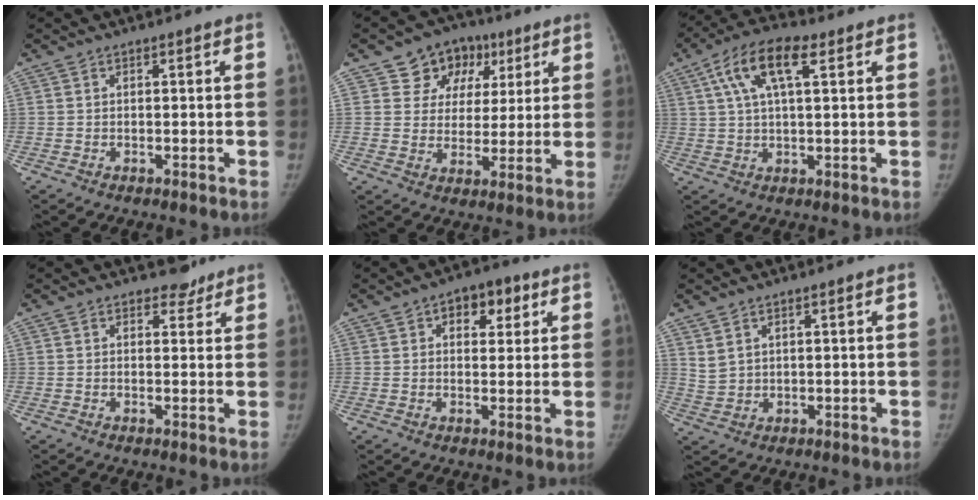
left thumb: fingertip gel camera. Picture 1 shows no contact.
{"total": 11.4, "force": [5.5, 9.3, 3.6], "torque": [-0.010, -0.008, 0.086]}
{"total": 10.9, "force": [4.5, 4.3, 9.0], "torque": [-0.167, 0.016, 0.077]}
{"total": 2.5, "force": [2.1, 1.5, 0.1], "torque": [0.018, -0.013, 0.022]}
{"total": 6.7, "force": [2.9, 4.2, 4.3], "torque": [-0.020, -0.005, 0.035]}
{"total": 2.9, "force": [1.7, 1.9, 1.3], "torque": [-0.020, -0.011, 0.045]}